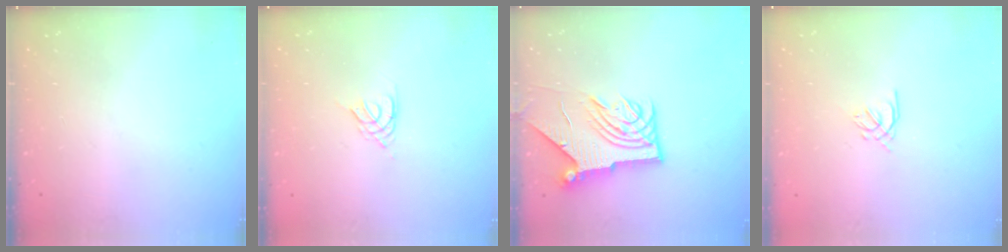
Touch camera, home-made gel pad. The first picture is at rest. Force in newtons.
{"total": 2.1, "press": 2.1, "slide": 0.4}
{"total": 10.2, "press": 10.1, "slide": 1.1}
{"total": 1.4, "press": 1.3, "slide": 0.5}